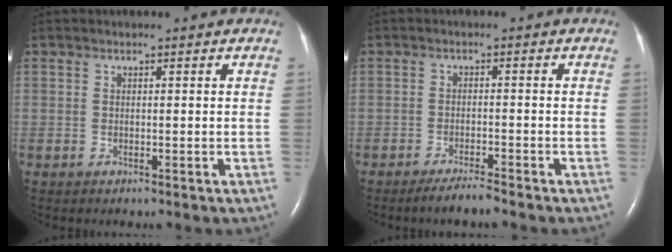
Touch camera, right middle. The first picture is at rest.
{"total": 3.0, "force": [-2.7, -0.3, 1.4], "torque": [-0.033, -0.010, -0.051]}